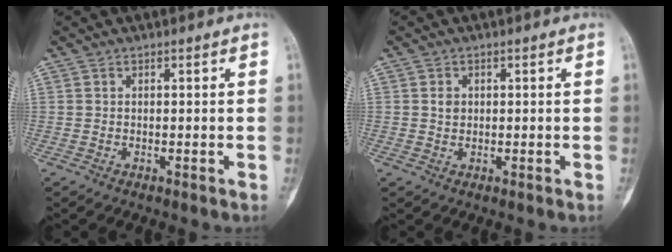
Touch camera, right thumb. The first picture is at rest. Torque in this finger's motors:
{"motor_torque": [0.55, 0.47, 0.22, -0.37, 0.03]}